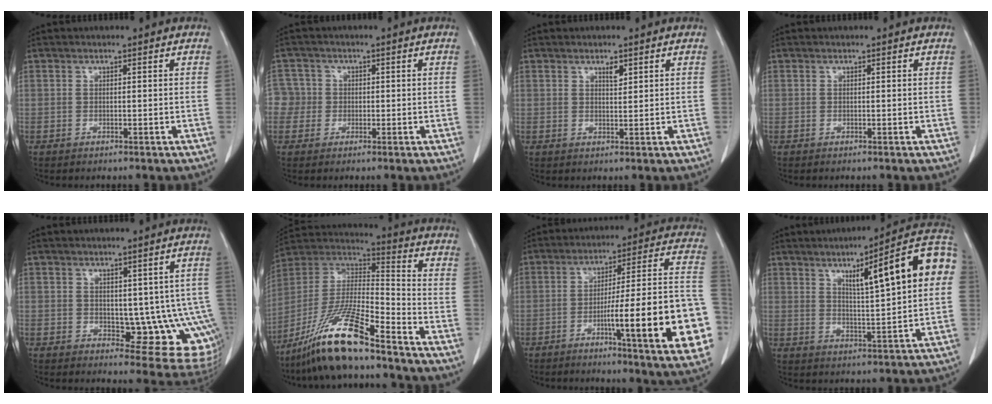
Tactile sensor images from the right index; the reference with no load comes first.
{"total": 3.7, "force": [-0.3, 3.7, -0.1], "torque": [0.015, 0.016, -0.011]}
{"total": 1.6, "force": [1.0, 0.5, 1.1], "torque": [-0.018, -0.004, 0.018]}
{"total": 0.0}
{"total": 10.6, "force": [-0.2, 4.9, 9.4], "torque": [-0.094, -0.001, 0.011]}
{"total": 17.1, "force": [-12.4, 1.6, 11.7], "torque": [-0.243, -0.016, -0.230]}
{"total": 22.0, "force": [-6.6, 1.2, 21.0], "torque": [-0.209, 0.009, -0.089]}
{"total": 15.9, "force": [4.5, 1.4, 15.2], "torque": [-0.210, 0.026, 0.059]}